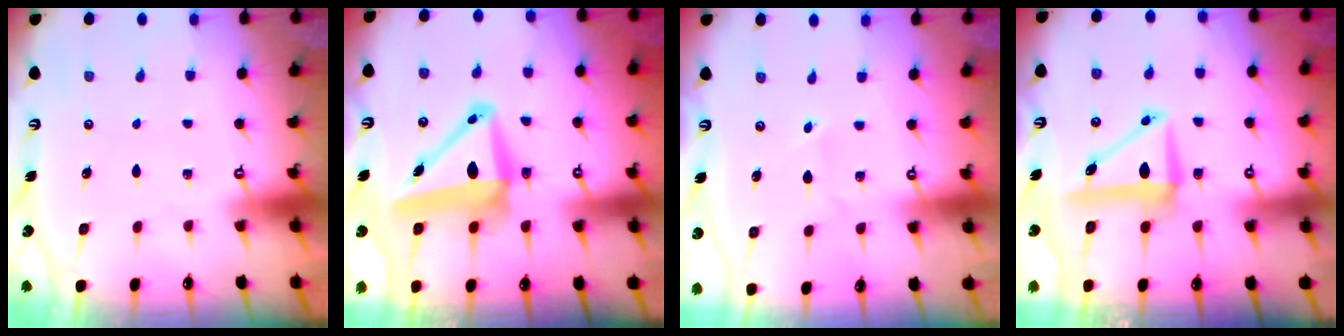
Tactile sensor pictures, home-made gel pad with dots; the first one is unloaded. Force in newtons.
{"total": 10.6, "press": 10.4, "slide": 2.2}
{"total": 1.6, "press": 1.6, "slide": 0.1}
{"total": 7.2, "press": 7.1, "slide": 1.3}